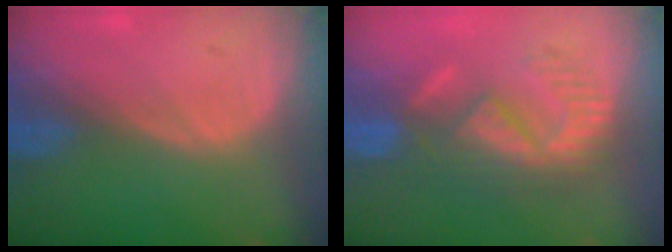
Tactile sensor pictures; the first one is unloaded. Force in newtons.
{"total": 8.2, "press": 7.9, "slide": 2.4}